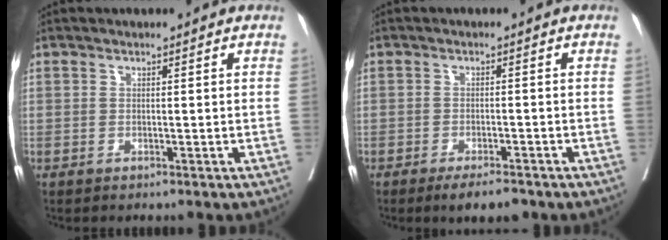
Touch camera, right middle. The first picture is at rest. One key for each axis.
{"total": 4.3, "fx": -3.2, "fy": 1.1, "fz": 2.7, "tx": -0.036, "ty": -0.002, "tz": -0.048}